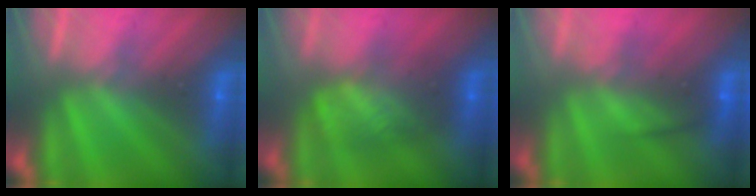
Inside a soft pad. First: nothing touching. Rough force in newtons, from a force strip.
{"total": 3.5}
{"total": 2.4}